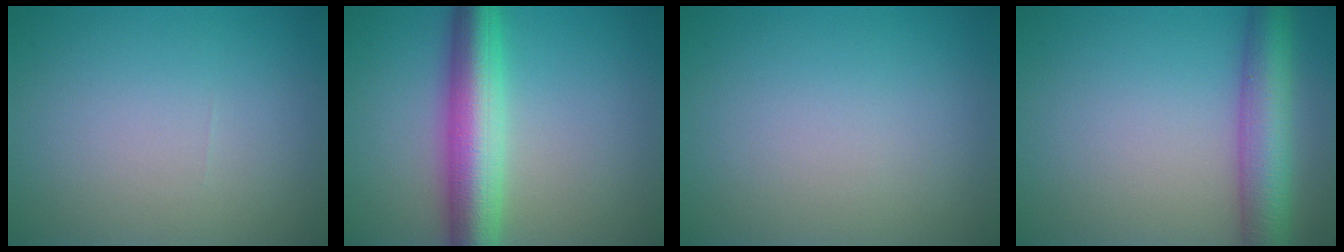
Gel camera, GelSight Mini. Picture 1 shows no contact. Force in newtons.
{"total": 7.5, "press": 7.5, "slide": 0.1}
{"total": 0.0}
{"total": 5.9, "press": 5.9, "slide": 0.2}